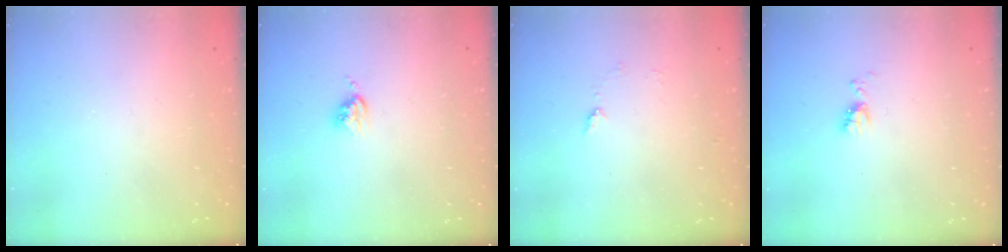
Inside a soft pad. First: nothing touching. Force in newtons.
{"total": 3.8, "press": 3.8, "slide": 0.5}
{"total": 5.2, "press": 5.1, "slide": 0.6}
{"total": 5.7, "press": 5.7, "slide": 0.8}